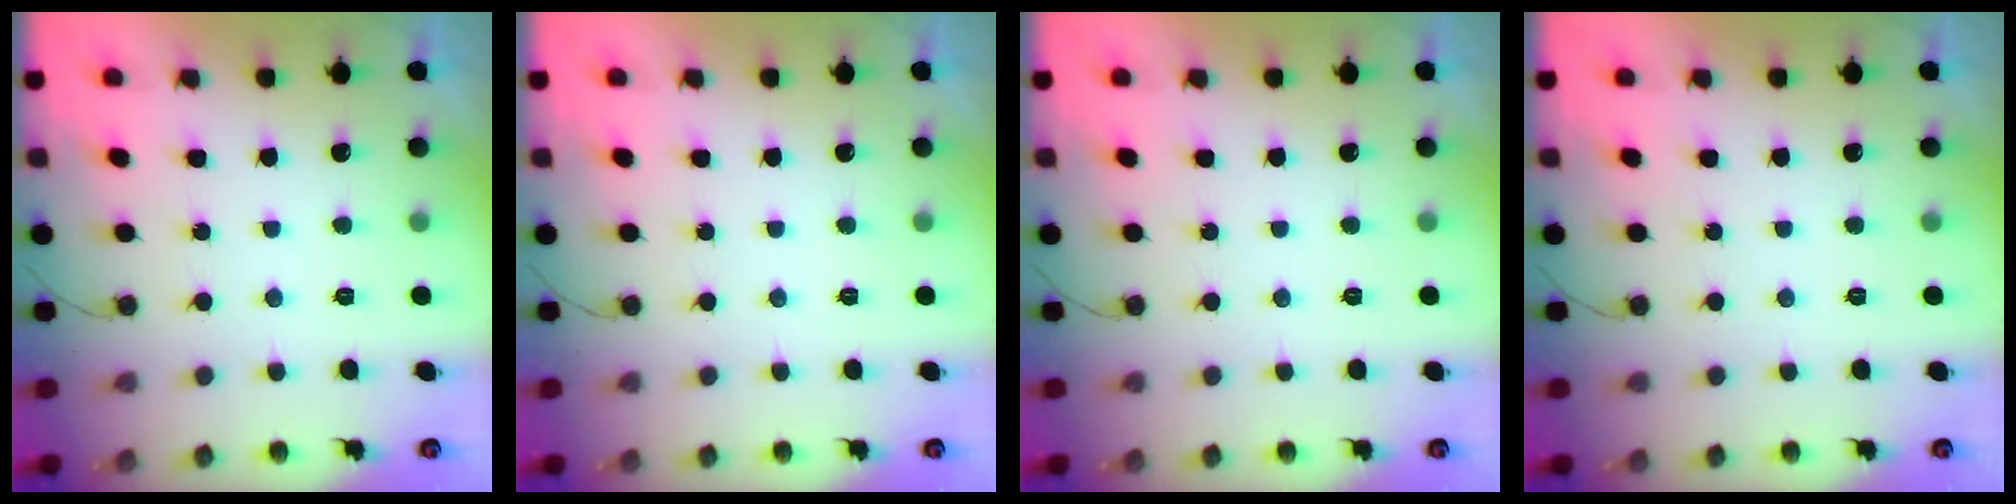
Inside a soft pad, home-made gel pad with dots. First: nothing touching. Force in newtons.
{"total": 0.0}
{"total": 0.0}
{"total": 0.0}